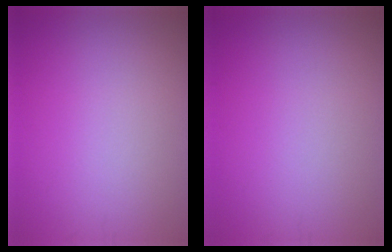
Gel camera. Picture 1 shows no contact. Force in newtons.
{"total": 0.0}